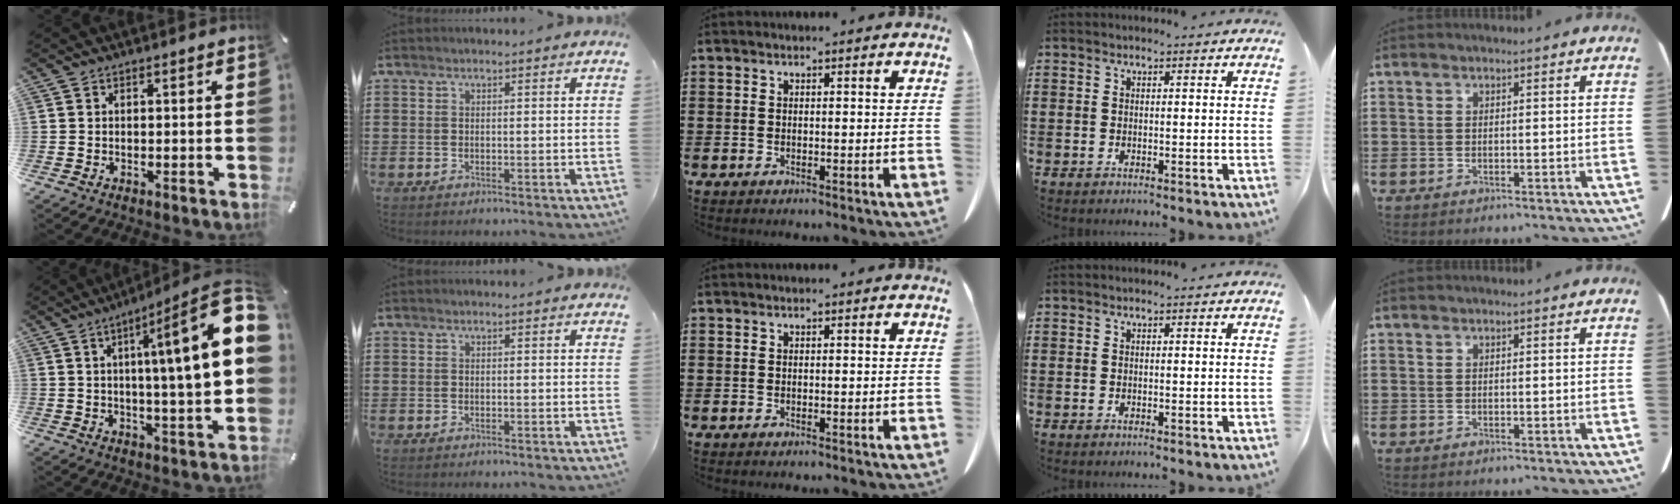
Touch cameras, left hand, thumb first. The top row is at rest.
{"thumb": {"total": 17.9, "force": [4.9, 1.4, 17.2], "torque": [-0.258, -0.036, 0.053]}}